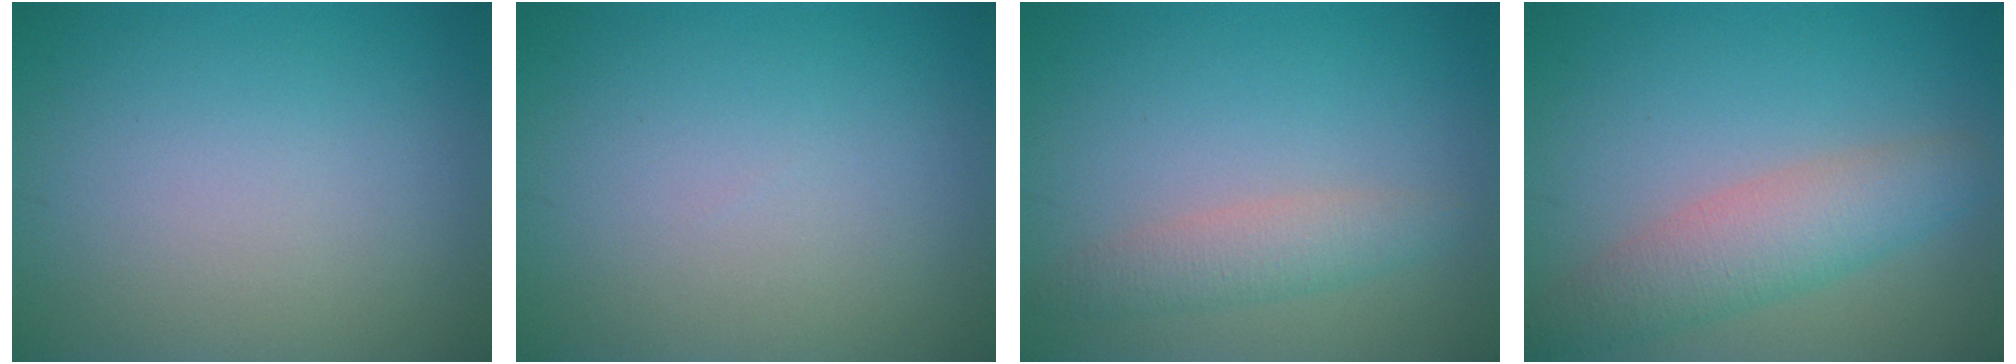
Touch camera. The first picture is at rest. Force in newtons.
{"total": 0.0}
{"total": 2.5, "press": 2.5, "slide": 0.1}
{"total": 4.5, "press": 4.5, "slide": 0.2}